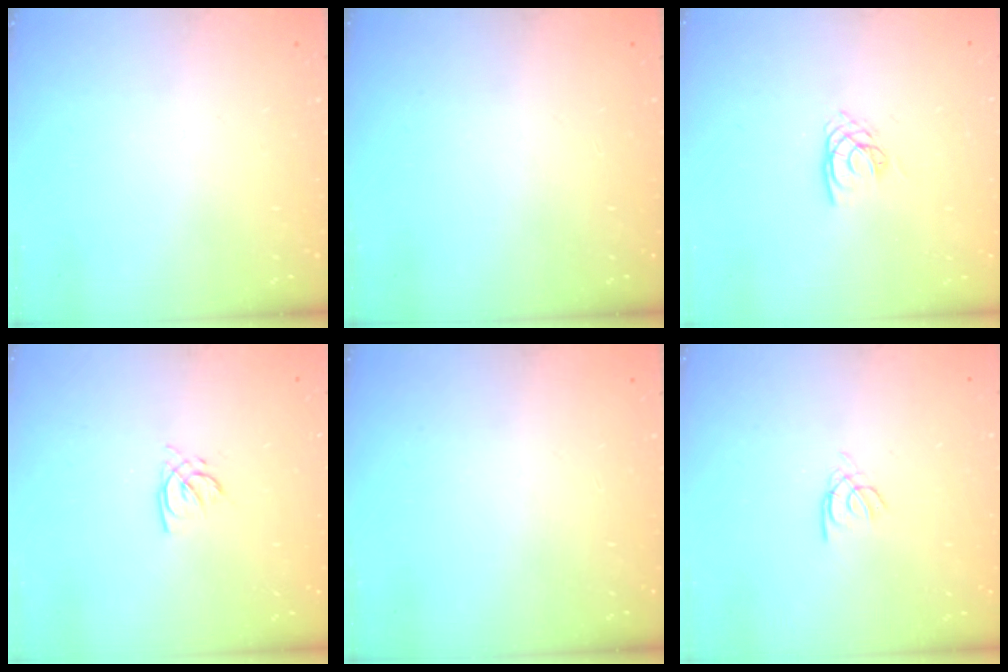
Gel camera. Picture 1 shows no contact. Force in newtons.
{"total": 0.0}
{"total": 4.2, "press": 4.2, "slide": 0.0}
{"total": 2.6, "press": 2.6, "slide": 0.2}
{"total": 0.0}
{"total": 2.2, "press": 2.2, "slide": 0.2}